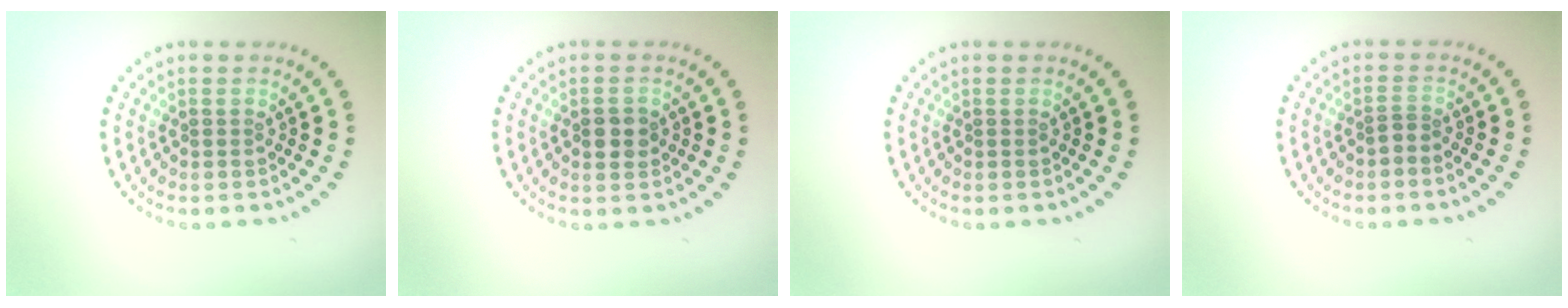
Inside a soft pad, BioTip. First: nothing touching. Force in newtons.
{"total": 2.0, "press": 2.0, "slide": 0.2}
{"total": 0.0}
{"total": 0.9, "press": 0.5, "slide": 0.7}